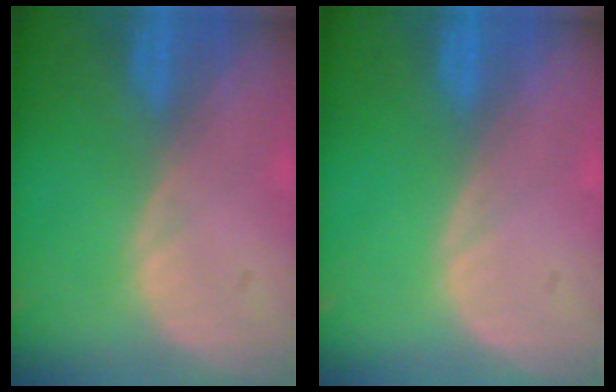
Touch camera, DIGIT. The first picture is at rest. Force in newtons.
{"total": 0.0}